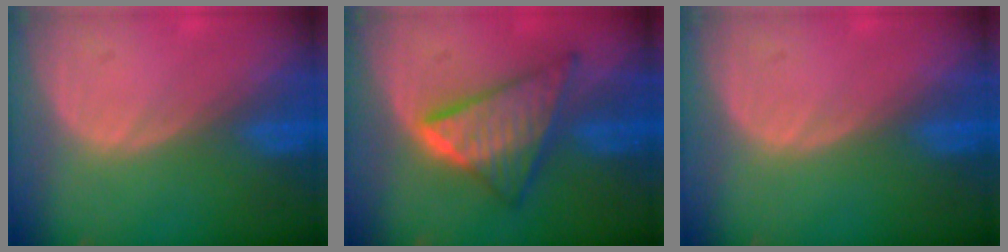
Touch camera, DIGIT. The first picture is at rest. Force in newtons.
{"total": 9.0, "press": 9.0, "slide": 0.7}
{"total": 0.0}